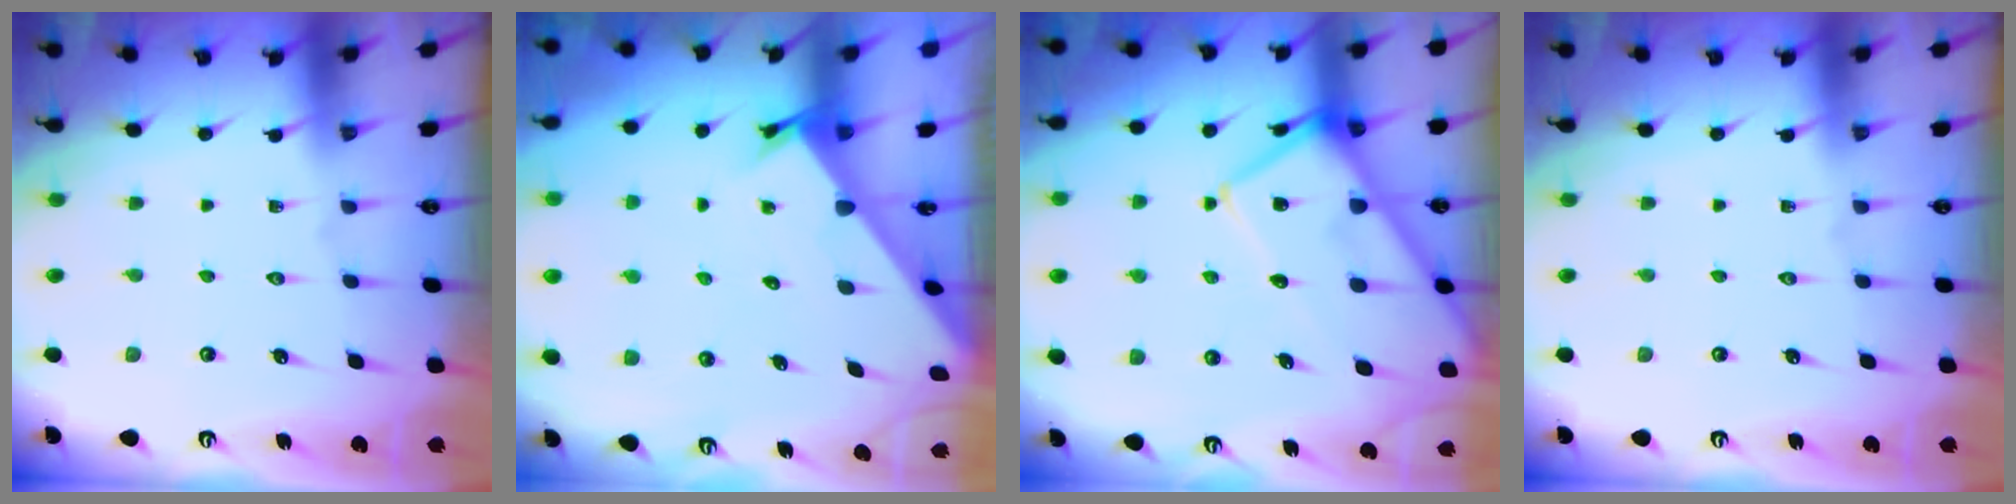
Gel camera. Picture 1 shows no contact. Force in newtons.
{"total": 2.3, "press": 2.3, "slide": 0.1}
{"total": 14.6, "press": 14.5, "slide": 1.2}
{"total": 0.0}